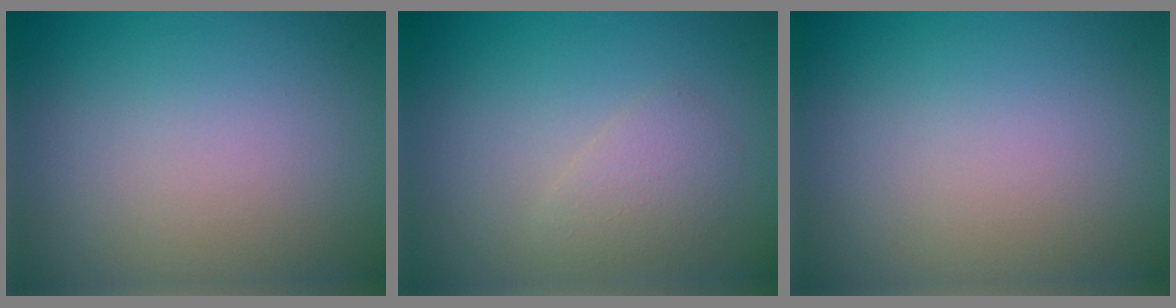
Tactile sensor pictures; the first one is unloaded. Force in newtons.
{"total": 1.5, "press": 1.5, "slide": 0.1}
{"total": 0.0}